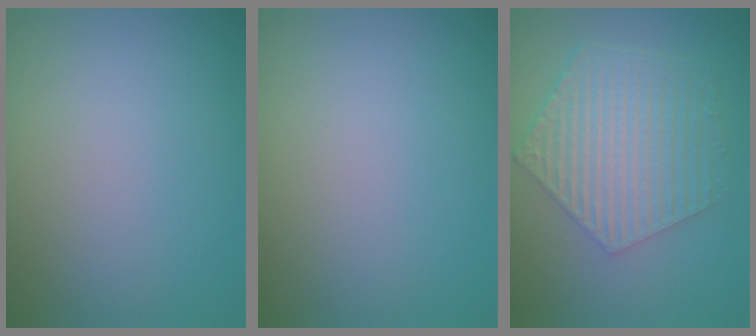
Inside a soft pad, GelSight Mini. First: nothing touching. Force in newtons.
{"total": 0.0}
{"total": 6.2, "press": 4.5, "slide": 4.3}